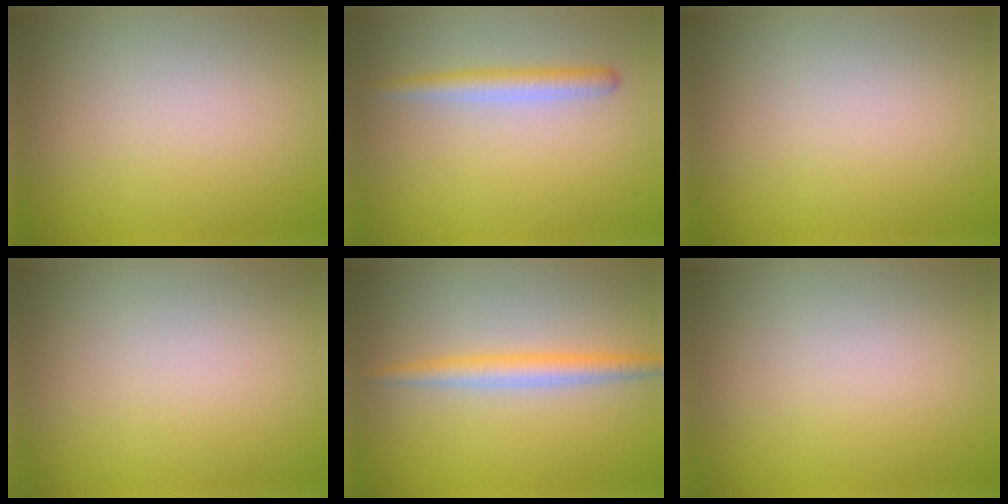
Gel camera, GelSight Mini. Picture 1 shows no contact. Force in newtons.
{"total": 2.2, "press": 2.2, "slide": 0.0}
{"total": 0.0}
{"total": 0.0}
{"total": 2.5, "press": 2.5, "slide": 0.1}
{"total": 0.0}